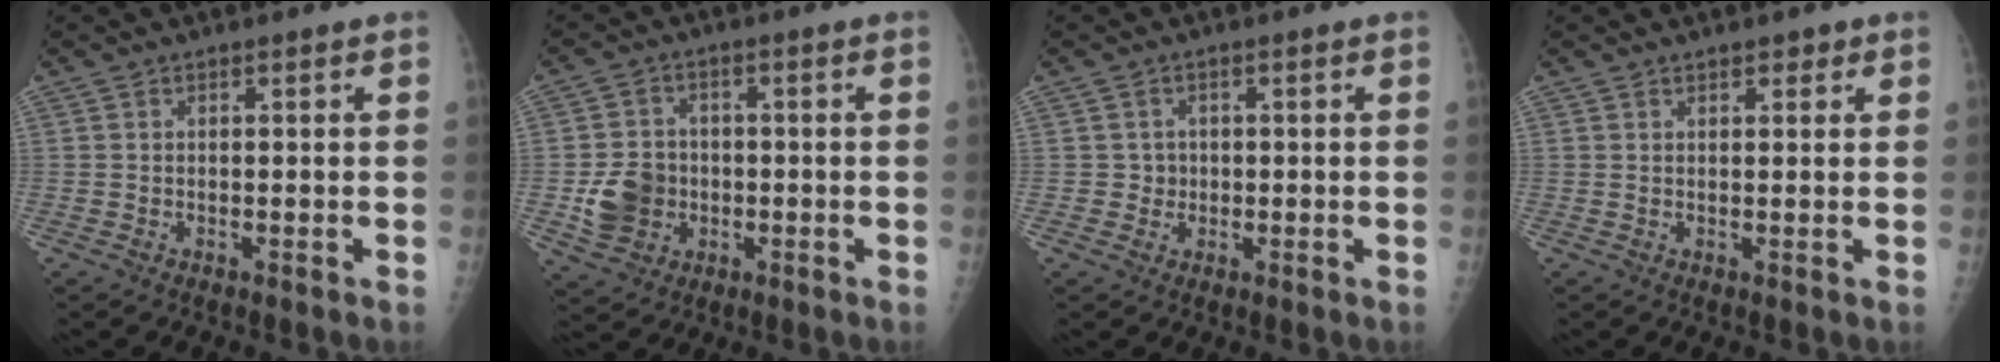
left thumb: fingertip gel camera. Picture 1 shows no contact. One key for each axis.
{"total": 8.2, "fx": -1.4, "fy": 7.2, "fz": 3.7, "tx": -0.047, "ty": 0.009, "tz": -0.022}
{"total": 2.2, "fx": -0.1, "fy": 2.1, "fz": 0.1, "tx": 0.014, "ty": 0.007, "tz": -0.004}
{"total": 2.0, "fx": 1.4, "fy": 0.9, "fz": 1.2, "tx": -0.006, "ty": -0.005, "tz": 0.017}